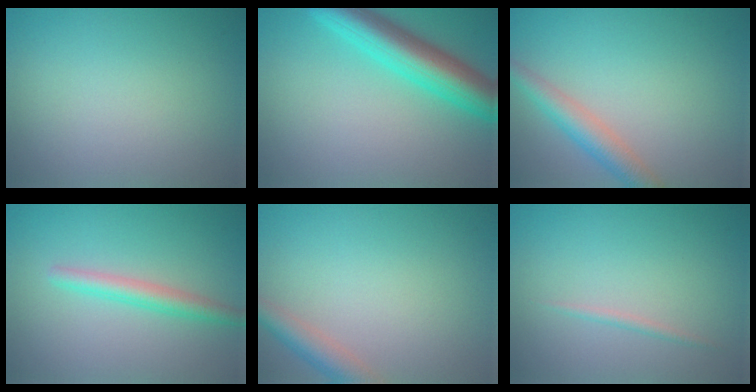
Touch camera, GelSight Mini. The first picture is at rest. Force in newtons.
{"total": 6.4, "press": 6.4, "slide": 0.3}
{"total": 3.2, "press": 3.2, "slide": 0.1}
{"total": 2.3, "press": 2.2, "slide": 0.2}
{"total": 2.9, "press": 2.9, "slide": 0.1}
{"total": 0.6, "press": 0.6, "slide": 0.0}